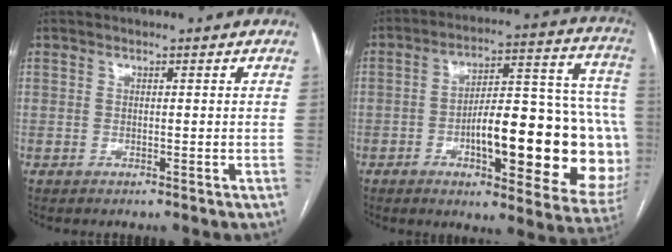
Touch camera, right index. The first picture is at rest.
{"total": 25.1, "force": [-5.1, 6.8, 23.6], "torque": [-0.242, 0.031, -0.053]}